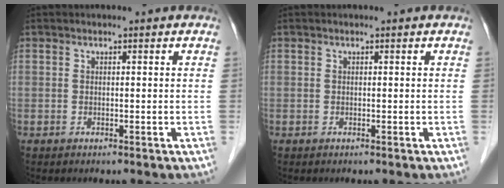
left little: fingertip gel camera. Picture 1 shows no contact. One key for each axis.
{"total": 0.0}